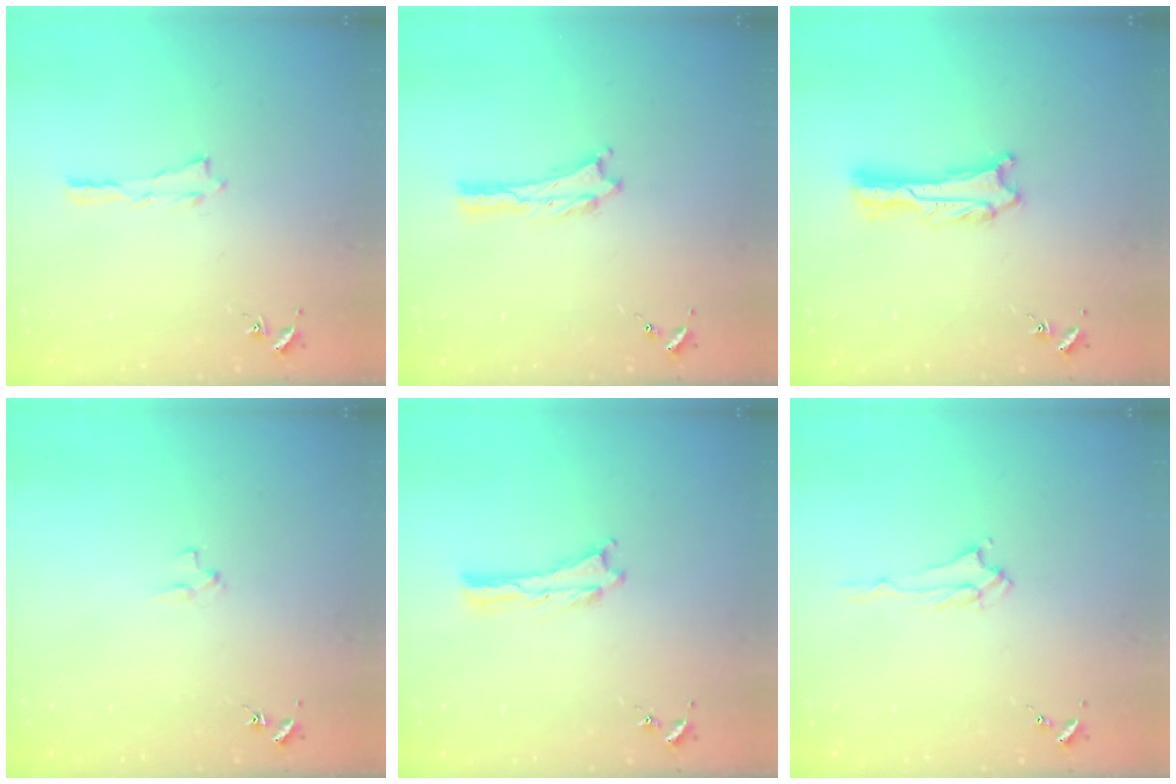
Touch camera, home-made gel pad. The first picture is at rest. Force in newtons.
{"total": 0.0}
{"total": 1.8, "press": 1.8, "slide": 0.2}
{"total": 1.9, "press": 1.9, "slide": 0.2}
{"total": 0.0}
{"total": 1.4, "press": 1.4, "slide": 0.3}